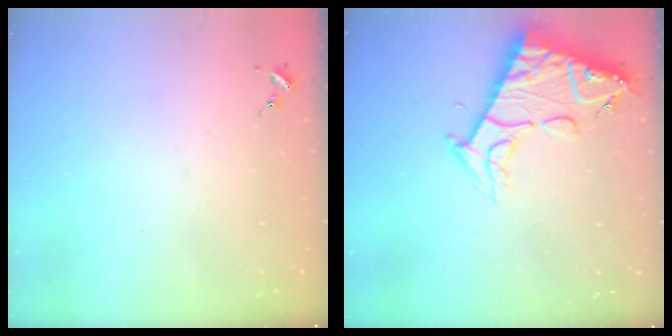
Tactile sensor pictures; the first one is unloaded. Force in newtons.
{"total": 14.5, "press": 14.4, "slide": 1.5}